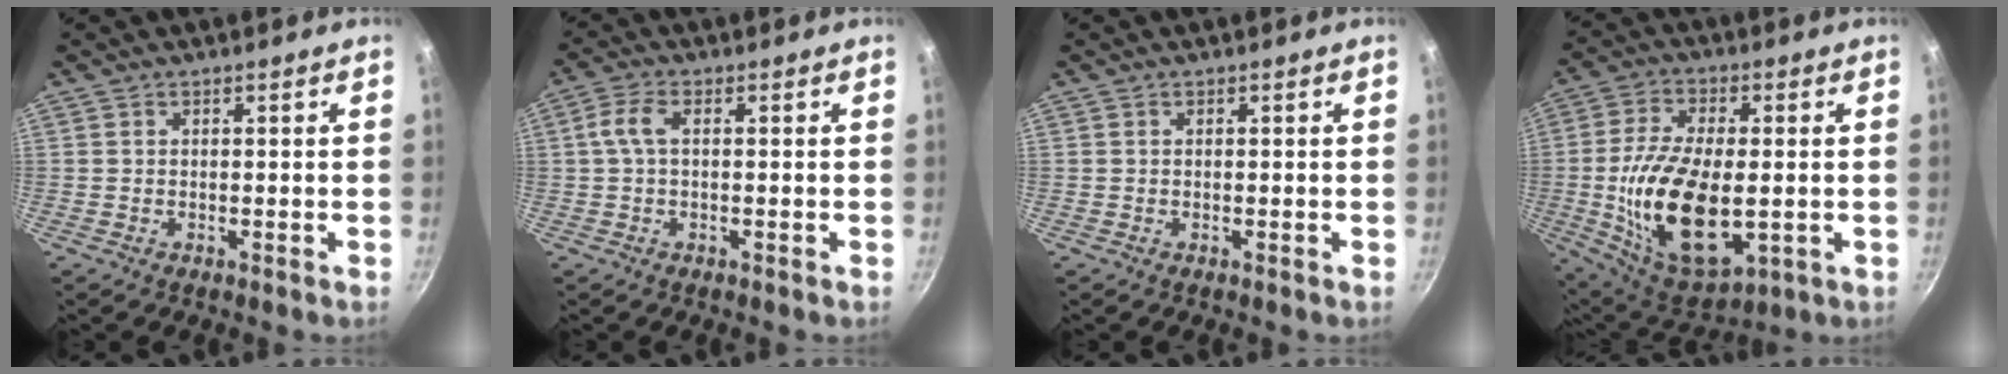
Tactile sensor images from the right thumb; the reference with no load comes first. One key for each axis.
{"total": 4.1, "fx": 0.5, "fy": 1.7, "fz": 3.7, "tx": -0.089, "ty": 0.013, "tz": 0.007}
{"total": 0.0}
{"total": 19.9, "fx": -2.1, "fy": 10.0, "fz": 17.0, "tx": -0.313, "ty": 0.001, "tz": -0.026}